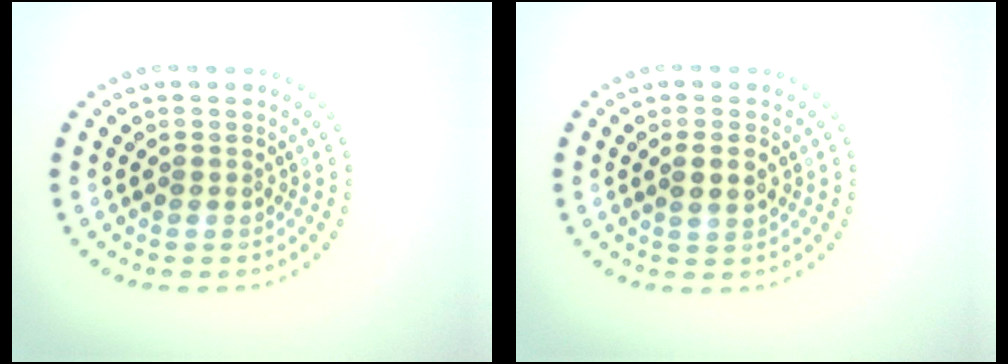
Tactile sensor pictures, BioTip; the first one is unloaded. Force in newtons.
{"total": 1.9, "press": 1.8, "slide": 0.6}